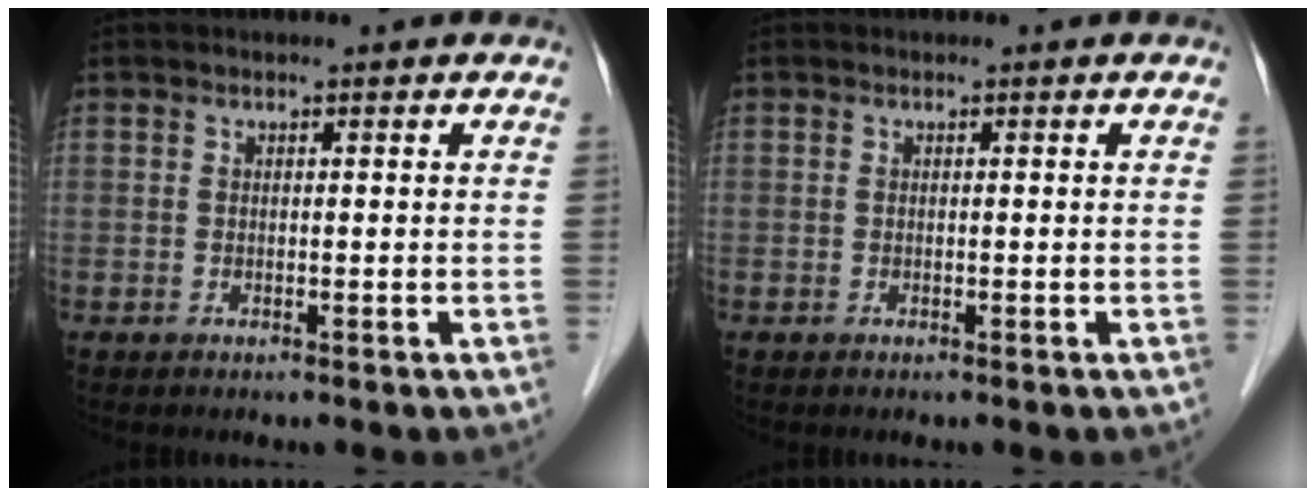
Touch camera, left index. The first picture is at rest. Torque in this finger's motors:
{"motor_torque": [0.00, 0.00, -0.01, 0.00]}